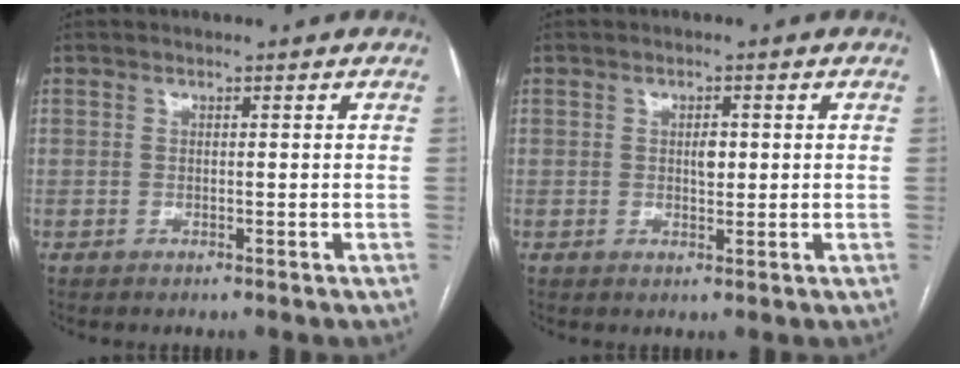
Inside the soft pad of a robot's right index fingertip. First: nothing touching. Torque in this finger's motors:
{"motor_torque": [0.02, 0.02, 0.01, 0.02]}